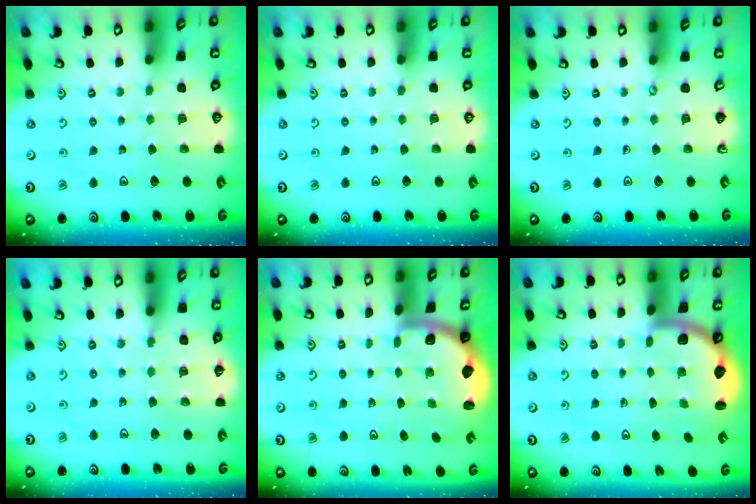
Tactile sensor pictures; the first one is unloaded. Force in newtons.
{"total": 0.0}
{"total": 0.0}
{"total": 4.7, "press": 4.5, "slide": 1.2}
{"total": 2.0, "press": 2.0, "slide": 0.5}
{"total": 2.5, "press": 2.2, "slide": 1.2}